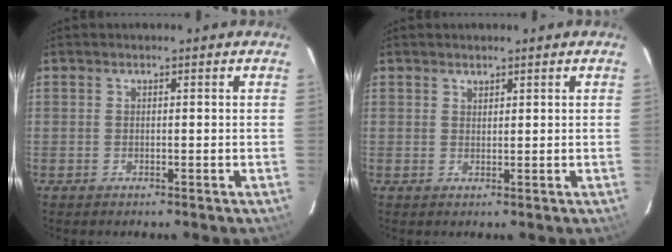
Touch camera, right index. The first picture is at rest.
{"total": 1.1, "force": [0.9, 0.5, 0.1], "torque": [-0.002, 0.002, 0.017]}